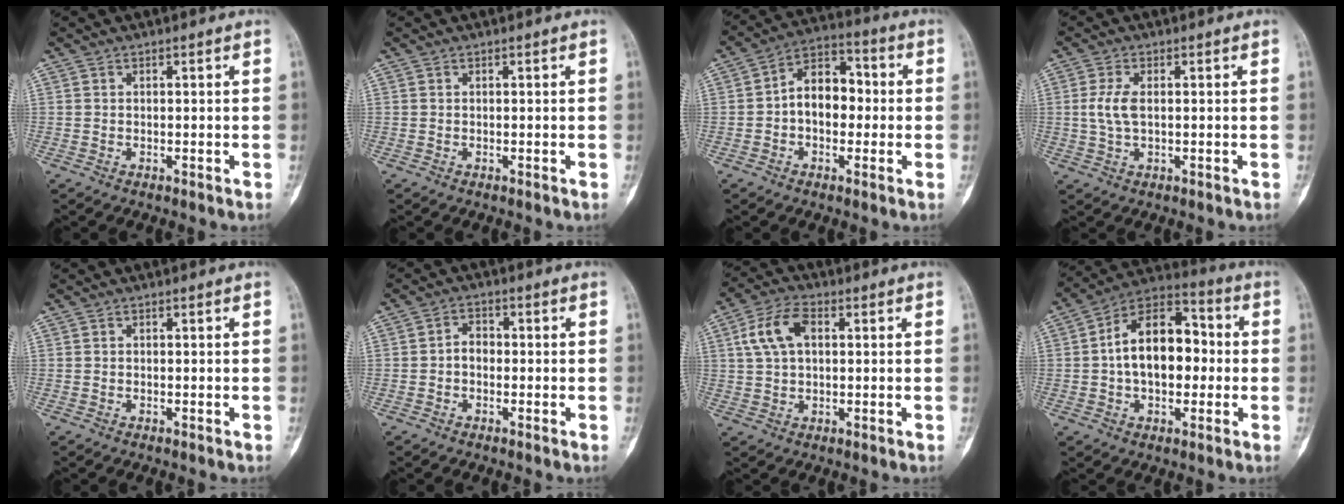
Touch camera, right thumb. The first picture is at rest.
{"total": 0.0}
{"total": 10.3, "force": [-0.5, 7.0, 7.6], "torque": [-0.088, 0.035, -0.023]}
{"total": 4.3, "force": [0.3, 2.1, 3.8], "torque": [-0.084, 0.004, 0.004]}
{"total": 0.0}
{"total": 3.1, "force": [-0.6, 2.3, 1.9], "torque": [-0.015, 0.016, -0.021]}
{"total": 8.4, "force": [2.1, 4.9, 6.5], "torque": [-0.127, 0.016, 0.038]}
{"total": 15.9, "force": [0.1, 9.9, 12.5], "torque": [-0.171, 0.040, -0.010]}